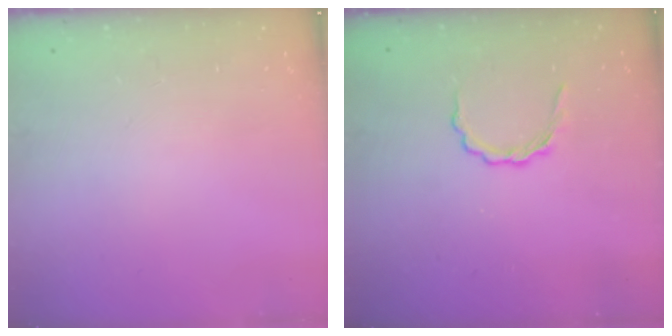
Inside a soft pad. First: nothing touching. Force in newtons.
{"total": 3.6, "press": 3.4, "slide": 1.2}